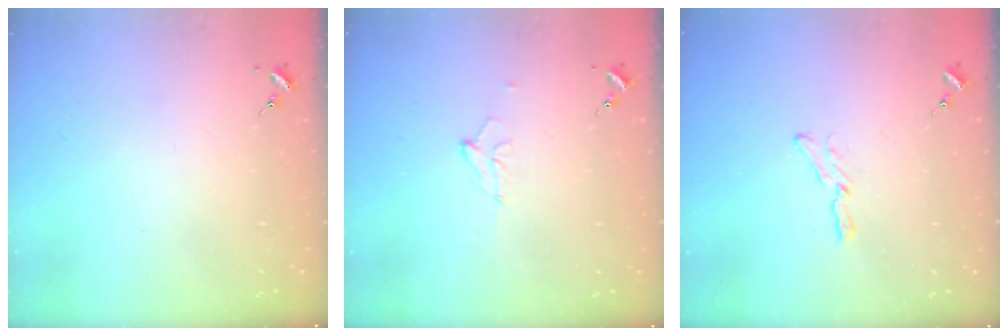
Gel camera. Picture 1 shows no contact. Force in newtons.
{"total": 7.2, "press": 7.1, "slide": 1.3}
{"total": 5.9, "press": 5.9, "slide": 0.5}